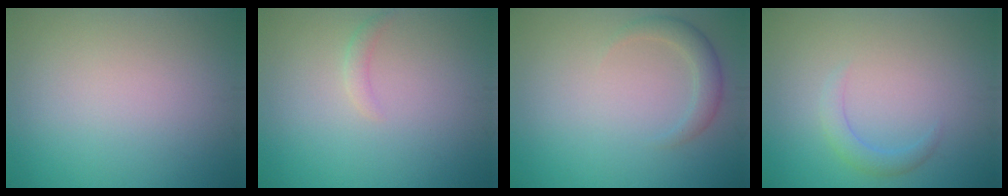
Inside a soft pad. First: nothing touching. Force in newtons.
{"total": 1.0, "press": 1.0, "slide": 0.1}
{"total": 2.0, "press": 2.0, "slide": 0.2}
{"total": 1.8, "press": 1.8, "slide": 0.2}